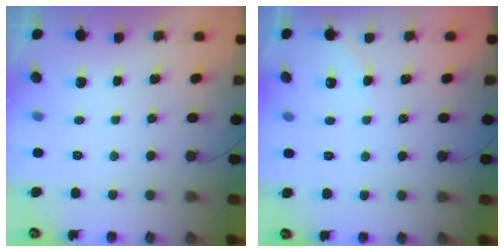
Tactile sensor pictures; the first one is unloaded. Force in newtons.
{"total": 2.2, "press": 2.1, "slide": 0.3}